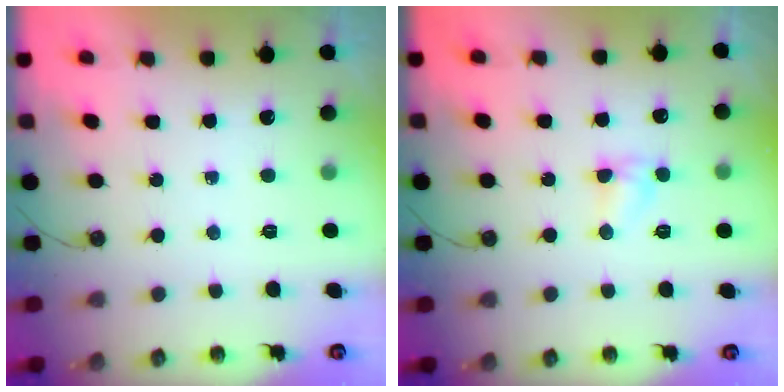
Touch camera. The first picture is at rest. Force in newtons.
{"total": 3.3, "press": 3.3, "slide": 0.4}